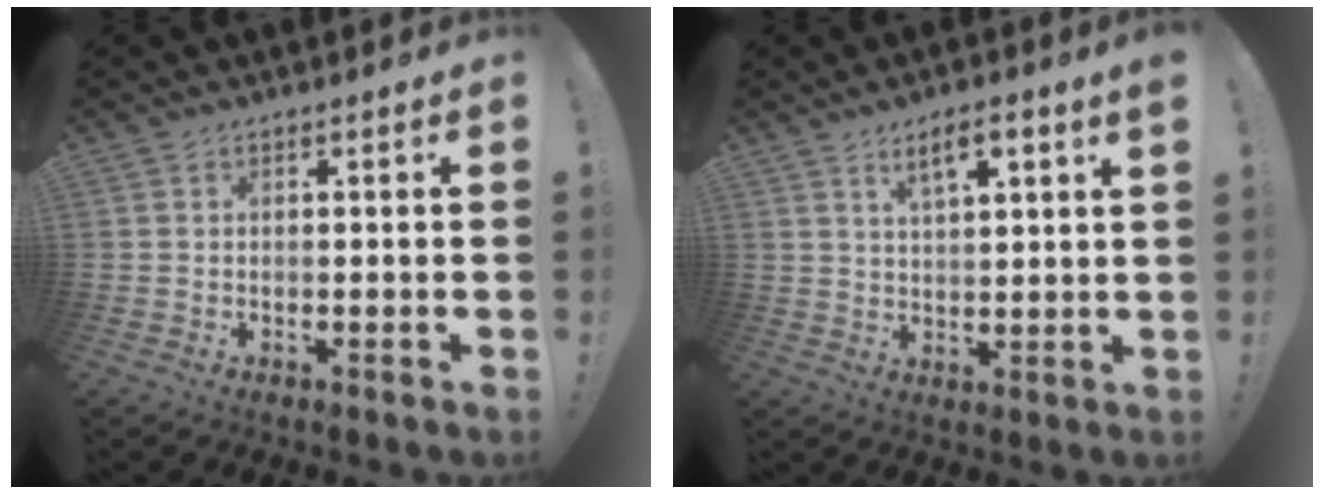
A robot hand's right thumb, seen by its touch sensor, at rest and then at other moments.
{"total": 6.3, "force": [3.8, 1.1, 4.9], "torque": [-0.082, -0.012, 0.062]}